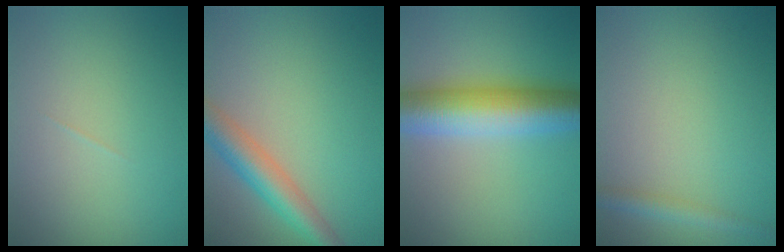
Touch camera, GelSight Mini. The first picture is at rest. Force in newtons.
{"total": 4.6, "press": 4.6, "slide": 0.1}
{"total": 8.8, "press": 8.8, "slide": 0.2}
{"total": 1.8, "press": 1.8, "slide": 0.1}